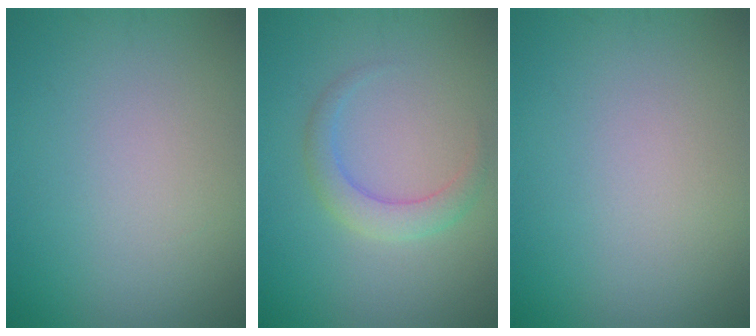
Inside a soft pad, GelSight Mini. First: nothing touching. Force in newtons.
{"total": 2.4, "press": 2.4, "slide": 0.0}
{"total": 0.0}